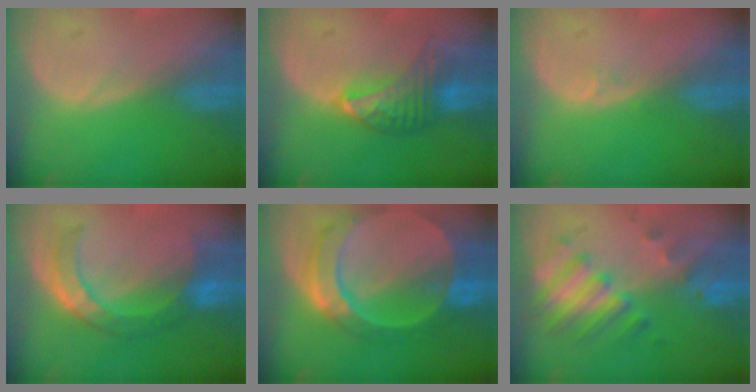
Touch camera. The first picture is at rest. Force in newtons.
{"total": 6.8, "press": 6.4, "slide": 2.3}
{"total": 0.6, "press": 0.5, "slide": 0.4}
{"total": 7.0, "press": 6.9, "slide": 1.4}
{"total": 10.5, "press": 8.9, "slide": 5.7}
{"total": 7.6, "press": 7.0, "slide": 3.0}